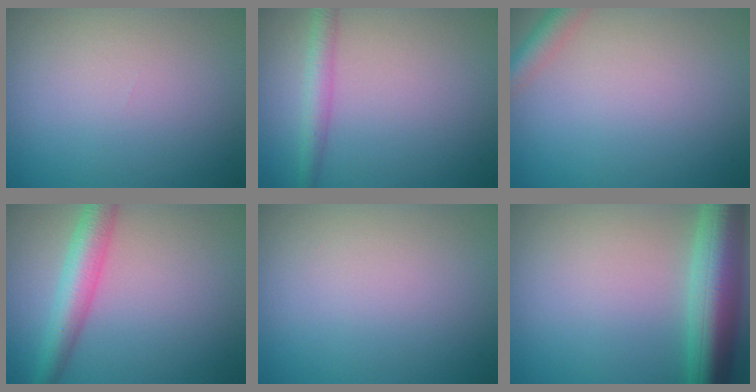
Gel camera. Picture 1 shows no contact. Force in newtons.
{"total": 2.5, "press": 2.5, "slide": 0.1}
{"total": 2.4, "press": 2.4, "slide": 0.2}
{"total": 4.4, "press": 4.4, "slide": 0.1}
{"total": 0.0}
{"total": 8.2, "press": 8.2, "slide": 0.4}